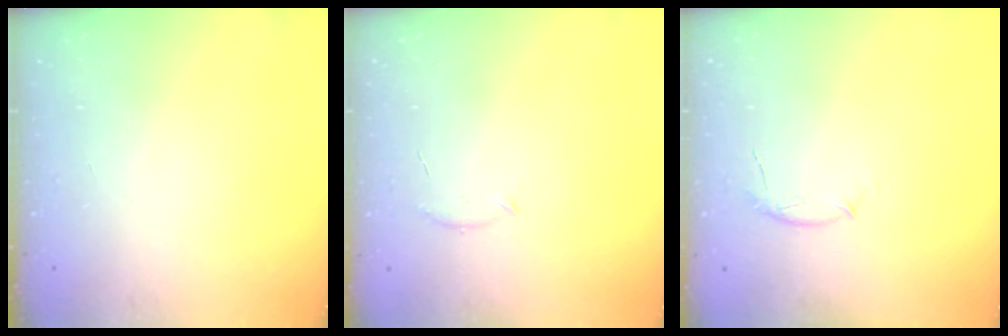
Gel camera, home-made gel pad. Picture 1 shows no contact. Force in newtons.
{"total": 5.5, "press": 5.2, "slide": 1.5}
{"total": 5.6, "press": 5.5, "slide": 0.9}